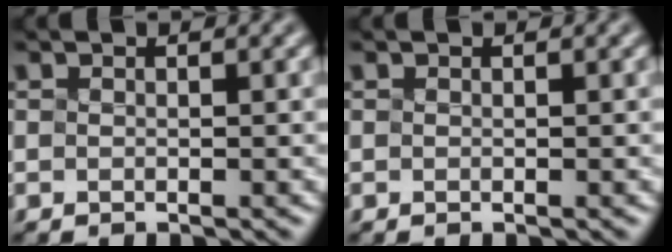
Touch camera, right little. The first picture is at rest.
{"total": 0.0}